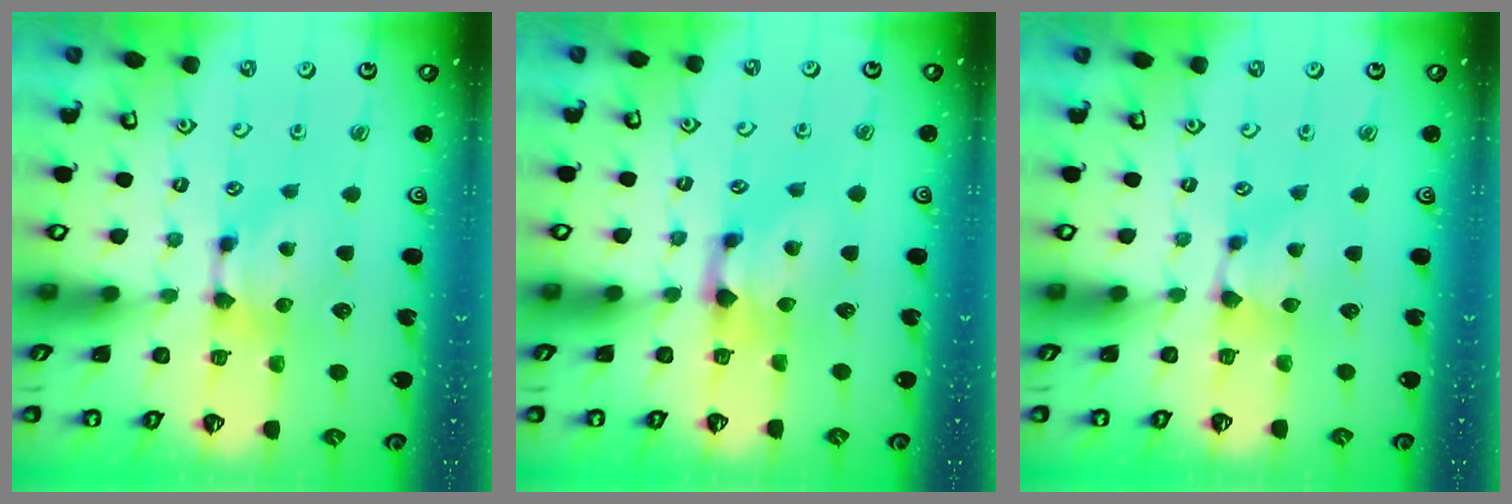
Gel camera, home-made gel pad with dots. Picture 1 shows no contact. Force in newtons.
{"total": 1.2, "press": 0.4, "slide": 1.1}
{"total": 0.9, "press": 0.4, "slide": 0.8}